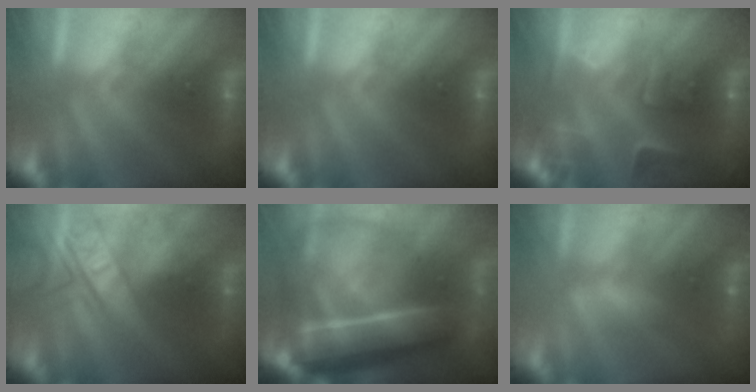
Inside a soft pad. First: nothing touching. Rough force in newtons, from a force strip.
{"total": 0.0}
{"total": 8.8}
{"total": 2.5}
{"total": 7.1}
{"total": 2.7}